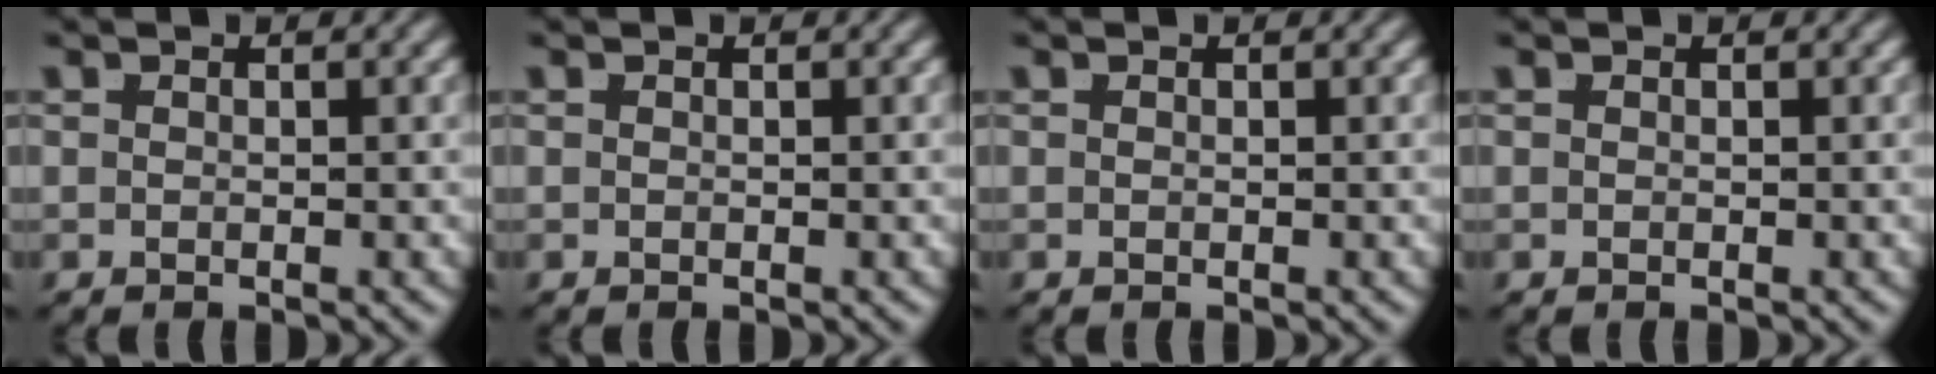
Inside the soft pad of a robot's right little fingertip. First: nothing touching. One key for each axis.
{"total": 0.0}
{"total": 0.0}
{"total": 0.0}